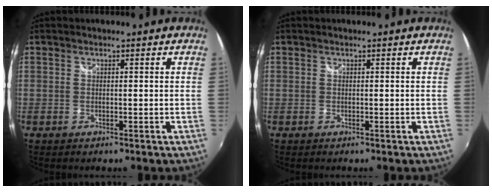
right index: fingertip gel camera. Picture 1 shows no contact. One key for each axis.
{"total": 0.0}